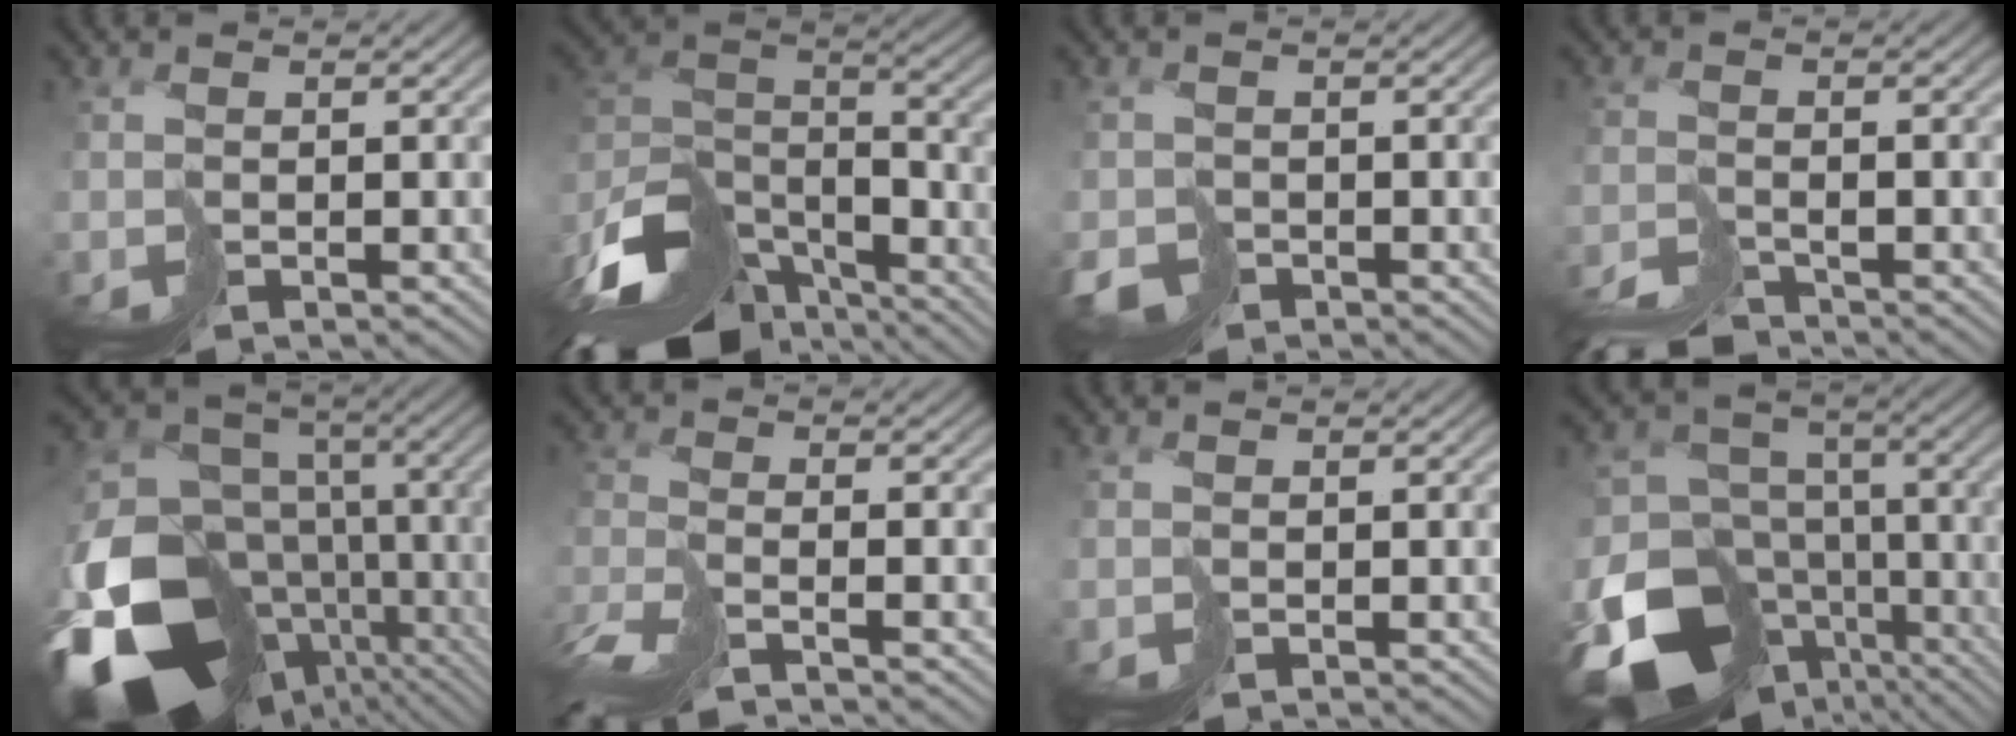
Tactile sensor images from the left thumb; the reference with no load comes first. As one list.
[{"total": 15.0, "force": [-10.9, 6.5, 8.0], "torque": [-0.200, -0.021, -0.182]}, {"total": 2.4, "force": [-1.9, 1.5, 0.5], "torque": [-0.003, -0.011, -0.032]}, {"total": 4.8, "force": [-4.8, -0.2, 0.5], "torque": [0.004, -0.004, -0.086]}, {"total": 19.8, "force": [-8.6, 14.1, 11.0], "torque": [-0.261, -0.048, -0.092]}, {"total": 5.7, "force": [-5.3, 0.0, 2.0], "torque": [-0.045, -0.006, -0.111]}, {"total": 0.0}, {"total": 16.9, "force": [-9.5, 11.8, 7.7], "torque": [-0.183, -0.039, -0.111]}]